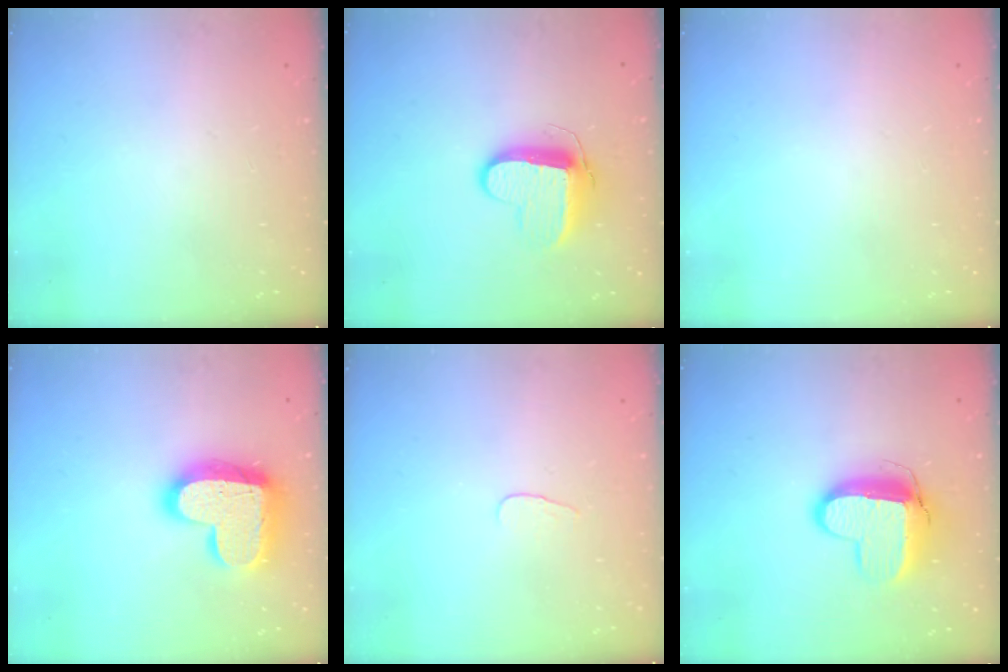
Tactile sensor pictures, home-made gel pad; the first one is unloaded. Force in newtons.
{"total": 10.4, "press": 10.4, "slide": 0.5}
{"total": 0.0}
{"total": 19.8, "press": 19.8, "slide": 1.5}
{"total": 2.8, "press": 2.8, "slide": 0.3}
{"total": 12.0, "press": 12.0, "slide": 0.7}